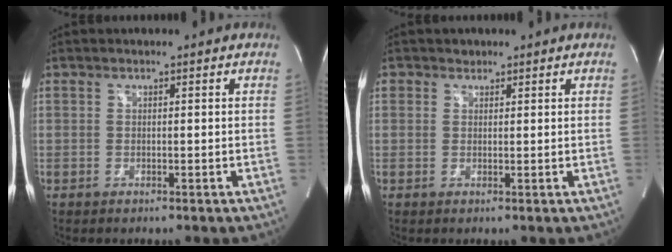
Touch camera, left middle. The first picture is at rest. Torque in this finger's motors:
{"motor_torque": [0.00, 0.03, -0.08, 0.01]}